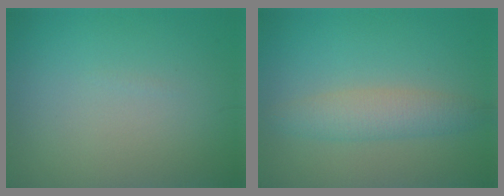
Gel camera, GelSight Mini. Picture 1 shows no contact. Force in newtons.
{"total": 3.0, "press": 3.0, "slide": 0.0}